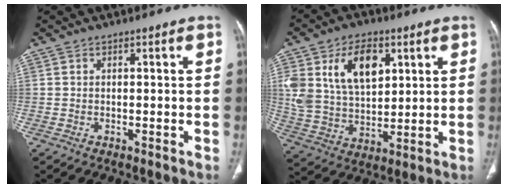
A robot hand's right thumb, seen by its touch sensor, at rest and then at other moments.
{"total": 17.4, "force": [6.5, 10.5, 12.3], "torque": [-0.207, -0.017, 0.133]}